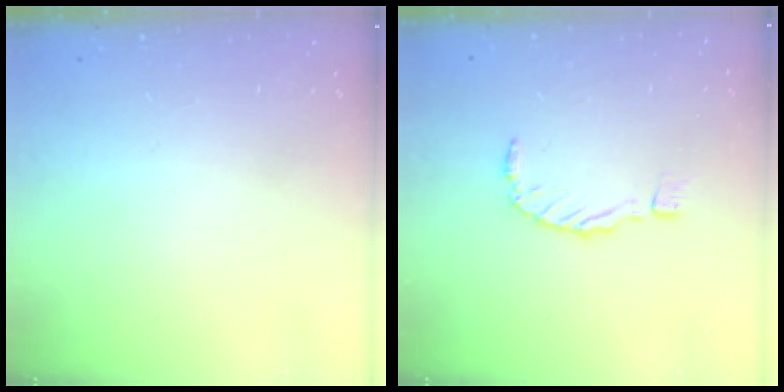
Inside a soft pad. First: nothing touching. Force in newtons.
{"total": 0.0}